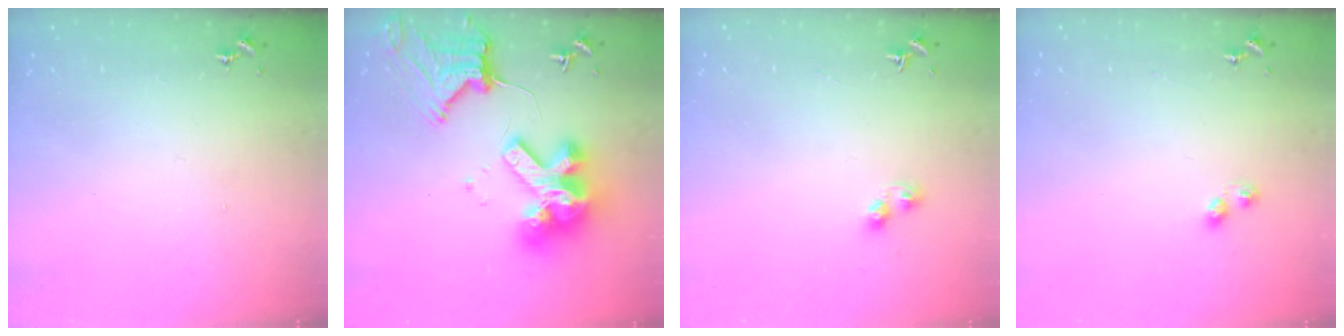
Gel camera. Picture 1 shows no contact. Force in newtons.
{"total": 20.8, "press": 20.7, "slide": 2.7}
{"total": 4.5, "press": 4.5, "slide": 0.4}
{"total": 3.0, "press": 3.0, "slide": 0.4}